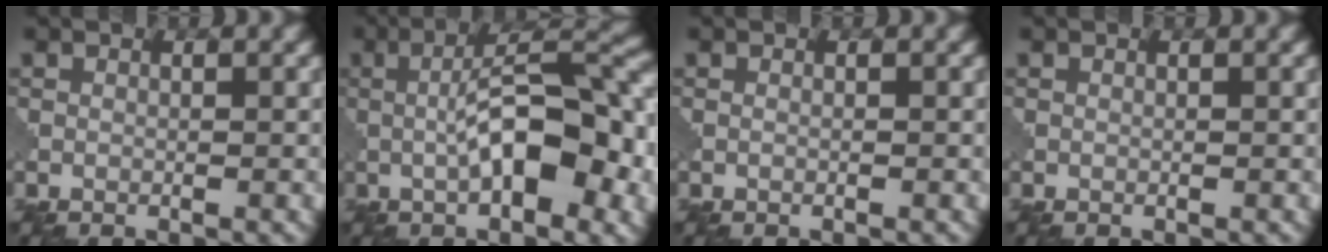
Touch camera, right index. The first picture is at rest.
{"total": 9.4, "force": [-1.1, 3.2, 8.7], "torque": [-0.126, 0.011, -0.021]}
{"total": 0.0}
{"total": 0.0}